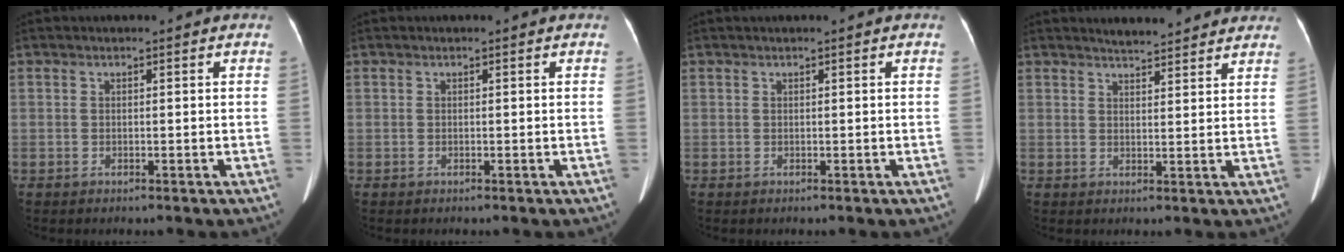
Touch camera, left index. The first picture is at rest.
{"total": 0.0}
{"total": 0.6, "force": [0.5, -0.1, 0.4], "torque": [-0.006, 0.011, 0.012]}
{"total": 7.5, "force": [6.9, 1.3, 2.5], "torque": [-0.033, 0.013, 0.079]}